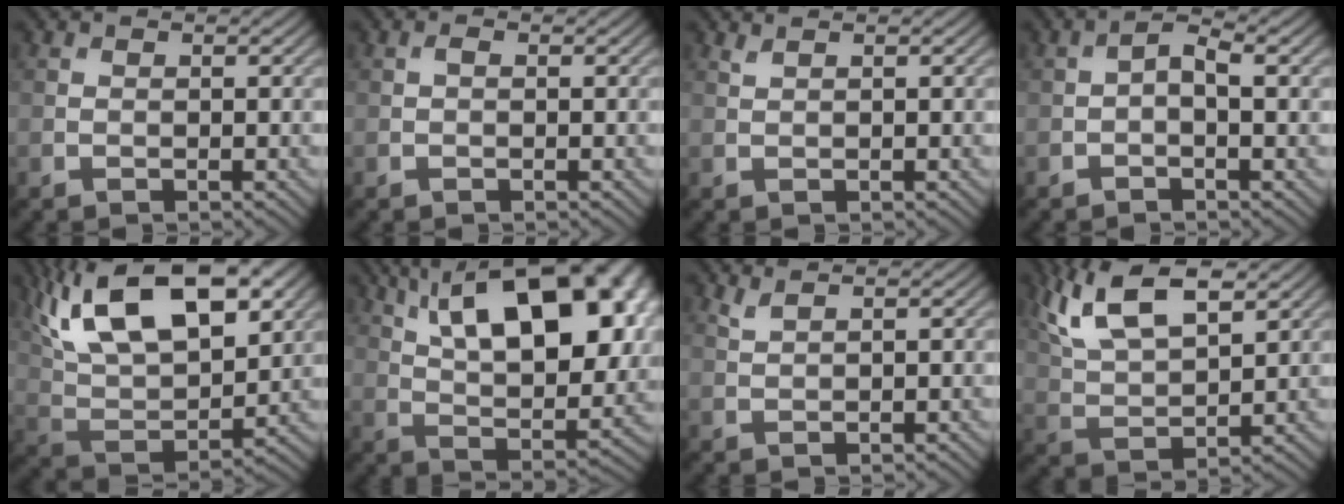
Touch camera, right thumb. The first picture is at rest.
{"total": 0.6, "force": [0.1, 0.4, 0.5], "torque": [-0.010, 0.002, 0.001]}
{"total": 0.6, "force": [0.6, 0.0, 0.2], "torque": [-0.008, 0.003, 0.014]}
{"total": 2.4, "force": [-0.1, 1.0, 2.1], "torque": [-0.039, 0.006, -0.005]}
{"total": 17.8, "force": [9.4, 8.2, 12.8], "torque": [-0.250, 0.026, 0.148]}
{"total": 20.8, "force": [8.8, 9.8, 16.1], "torque": [-0.248, 0.045, 0.130]}
{"total": 1.3, "force": [1.1, 0.2, 0.7], "torque": [-0.021, 0.005, 0.027]}
{"total": 11.7, "force": [7.0, 4.5, 8.2], "torque": [-0.191, 0.015, 0.132]}